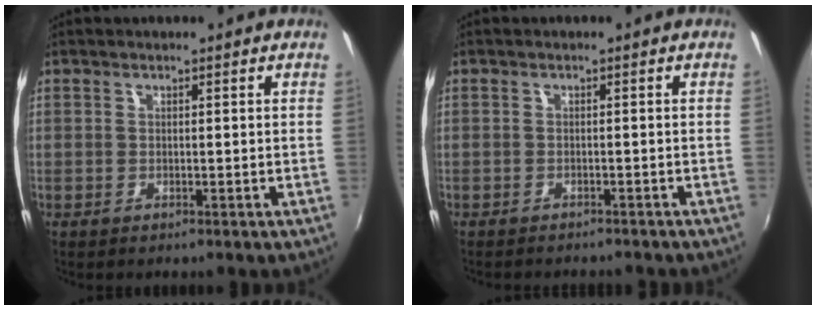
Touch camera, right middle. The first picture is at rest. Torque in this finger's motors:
{"motor_torque": [0.89, -1.25, 0.11, 0.03]}